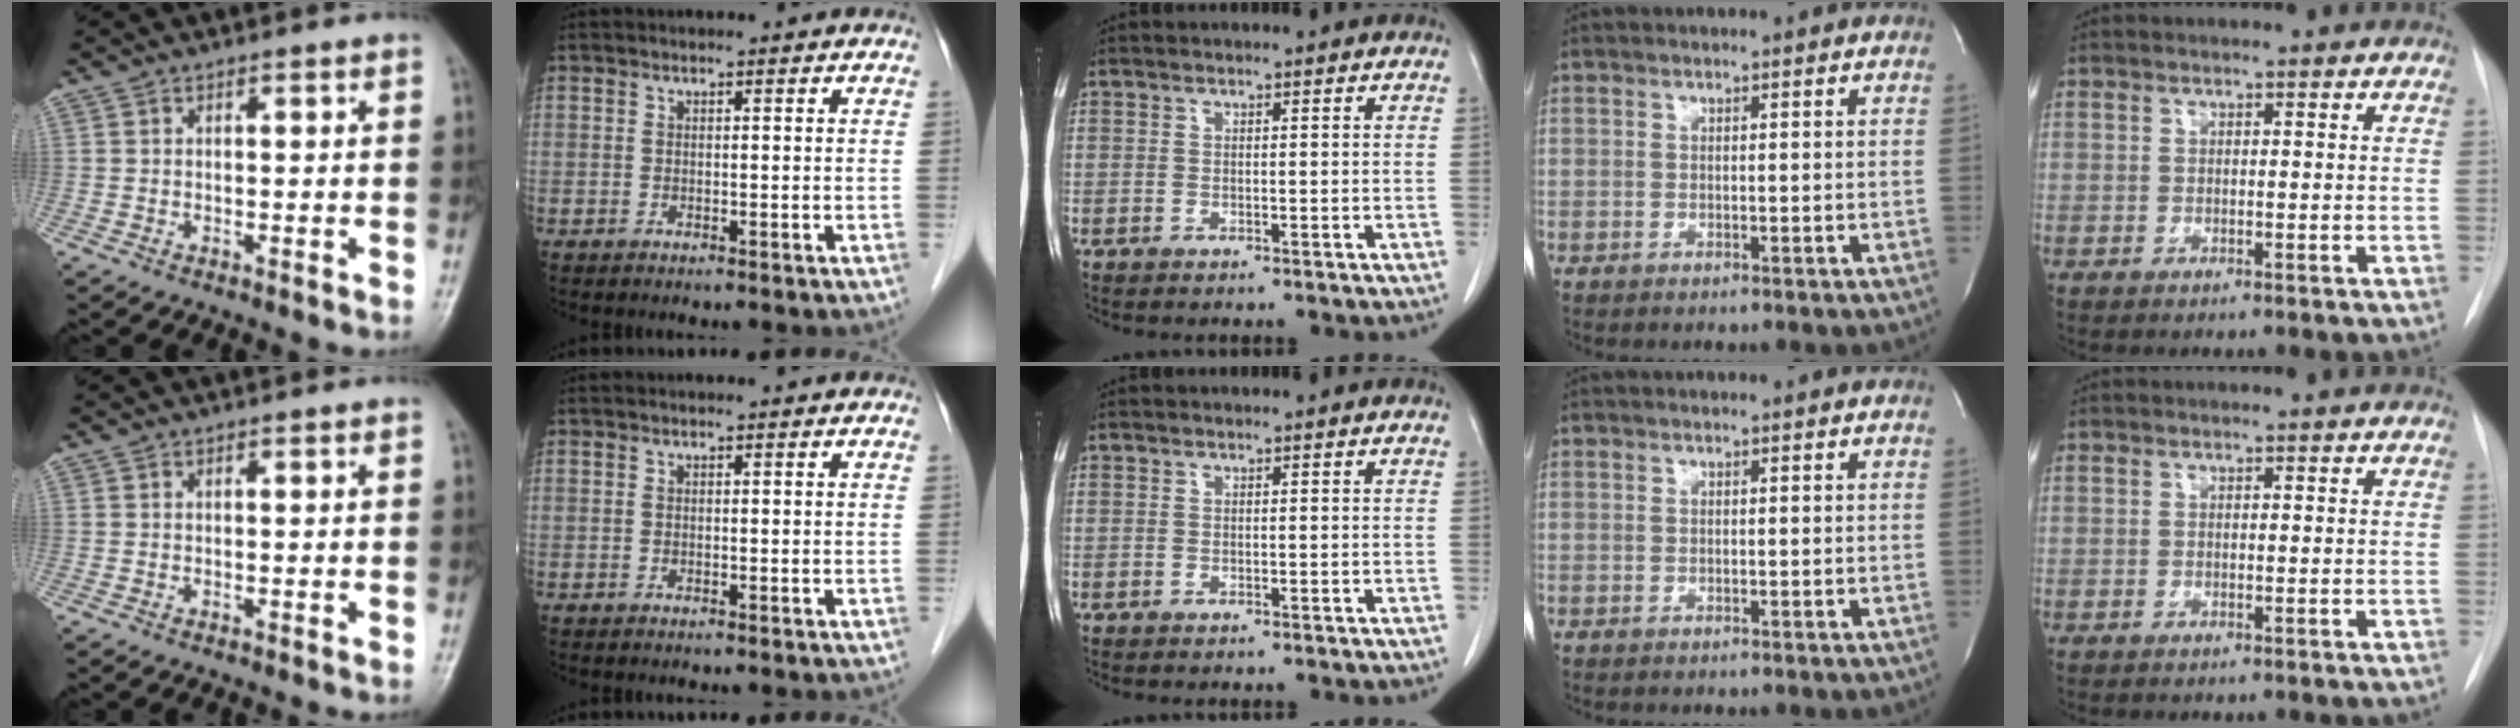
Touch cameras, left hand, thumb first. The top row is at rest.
{}